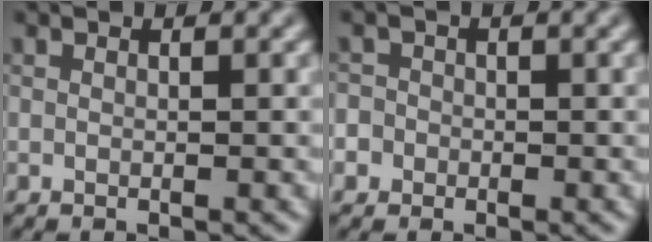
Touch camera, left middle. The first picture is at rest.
{"total": 2.3, "force": [-1.3, 1.9, 0.2], "torque": [0.005, 0.010, -0.031]}